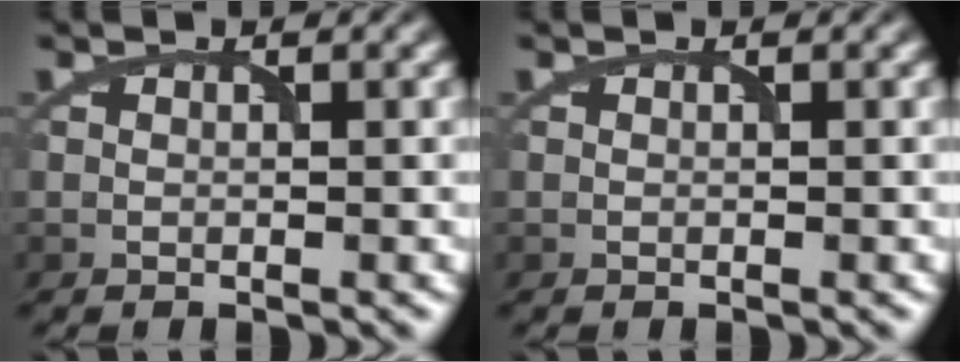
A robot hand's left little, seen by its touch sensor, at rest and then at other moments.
{"total": 0.0}